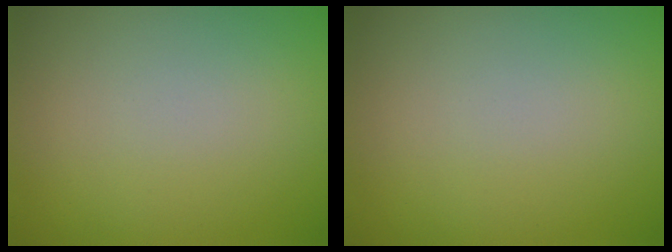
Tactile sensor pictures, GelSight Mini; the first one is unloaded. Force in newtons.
{"total": 0.0}